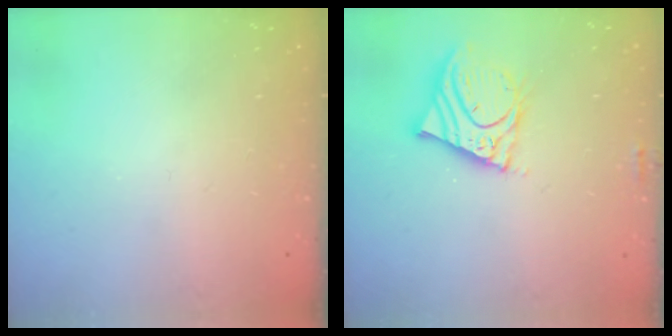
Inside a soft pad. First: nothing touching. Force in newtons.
{"total": 12.9, "press": 12.7, "slide": 2.2}